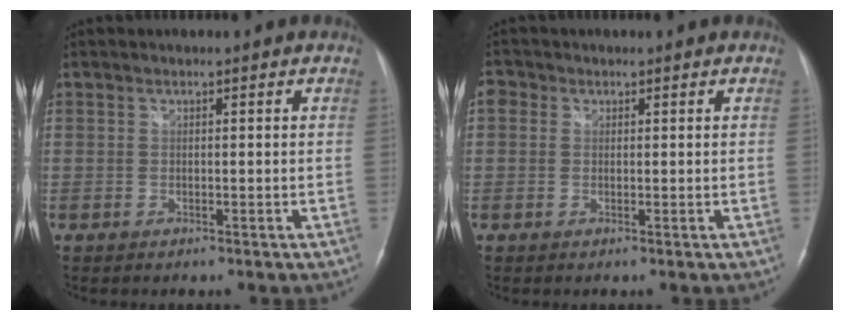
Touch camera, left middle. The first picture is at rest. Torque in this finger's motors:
{"motor_torque": [0.07, 0.03, -0.12, 0.02]}